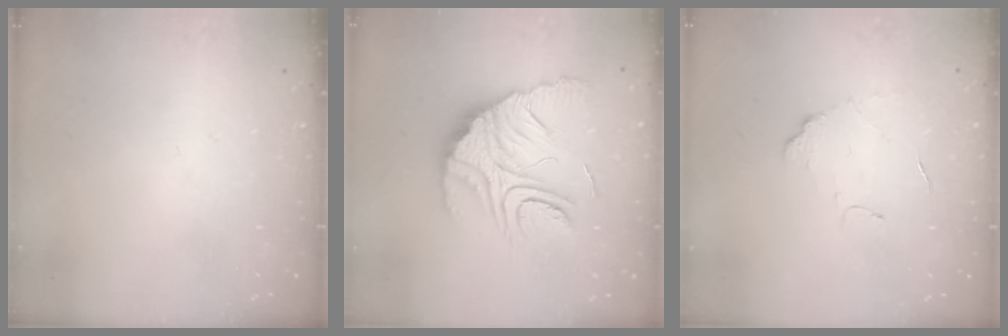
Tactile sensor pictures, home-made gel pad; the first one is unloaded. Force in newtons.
{"total": 15.5, "press": 15.4, "slide": 1.4}
{"total": 5.5, "press": 5.5, "slide": 0.4}